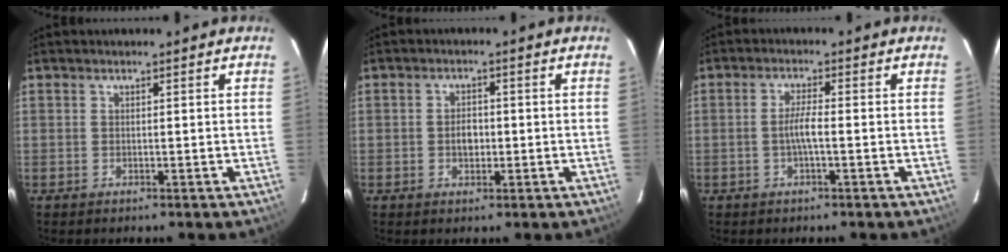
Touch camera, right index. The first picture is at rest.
{"total": 3.0, "force": [-0.4, 2.1, 2.0], "torque": [-0.035, 0.006, -0.007]}
{"total": 3.0, "force": [-0.8, 0.3, 2.9], "torque": [-0.057, 0.003, -0.015]}